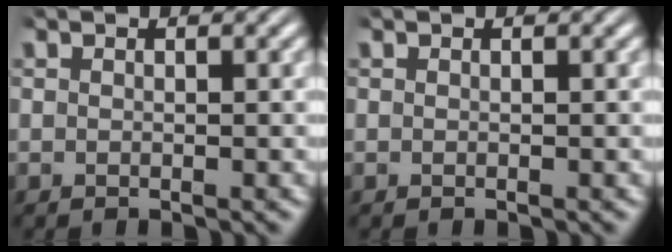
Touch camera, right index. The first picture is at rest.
{"total": 0.0}